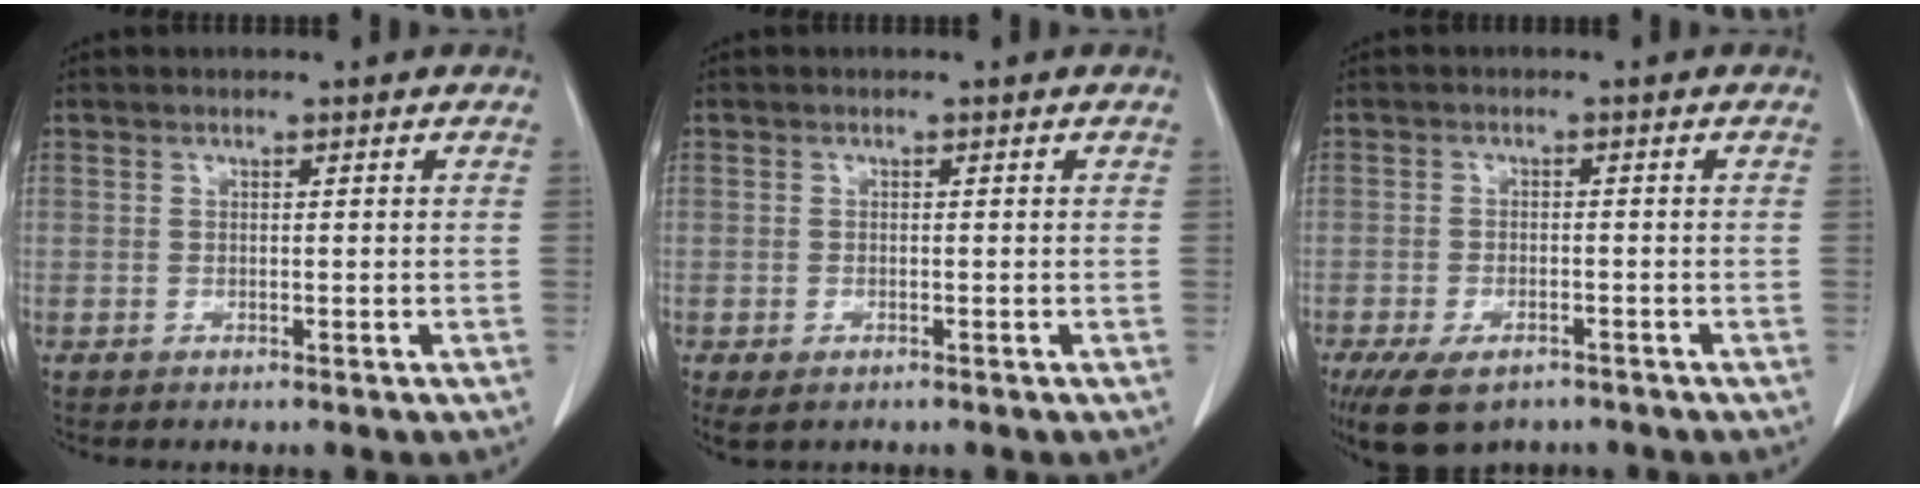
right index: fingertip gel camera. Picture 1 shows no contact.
{"total": 2.1, "force": [-1.1, 1.0, 1.5], "torque": [-0.031, -0.005, -0.010]}
{"total": 8.5, "force": [-5.9, 3.9, 4.7], "torque": [-0.084, -0.009, -0.092]}